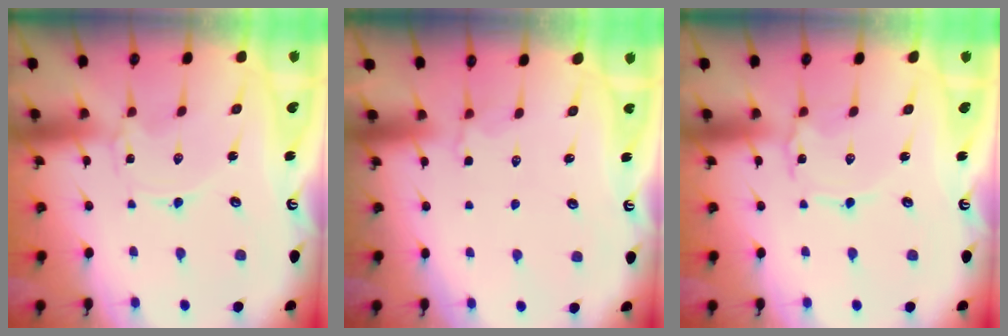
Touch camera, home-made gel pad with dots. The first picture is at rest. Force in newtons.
{"total": 3.1, "press": 2.6, "slide": 1.6}
{"total": 1.5, "press": 1.5, "slide": 0.1}